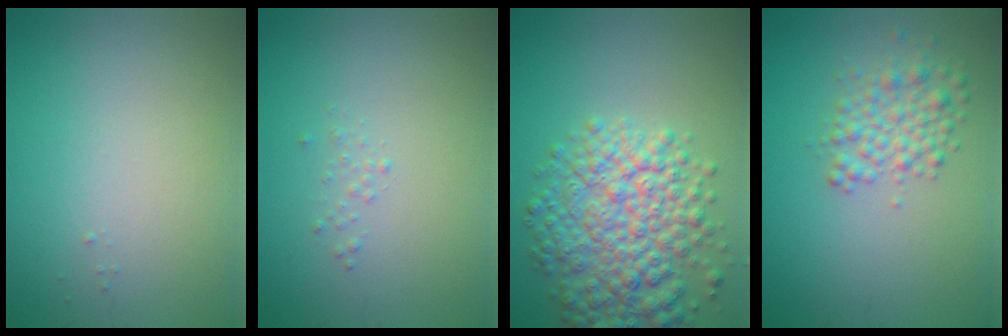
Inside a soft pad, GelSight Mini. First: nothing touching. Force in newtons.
{"total": 0.5, "press": 0.5, "slide": 0.0}
{"total": 7.8, "press": 7.8, "slide": 0.3}
{"total": 3.1, "press": 3.1, "slide": 0.1}